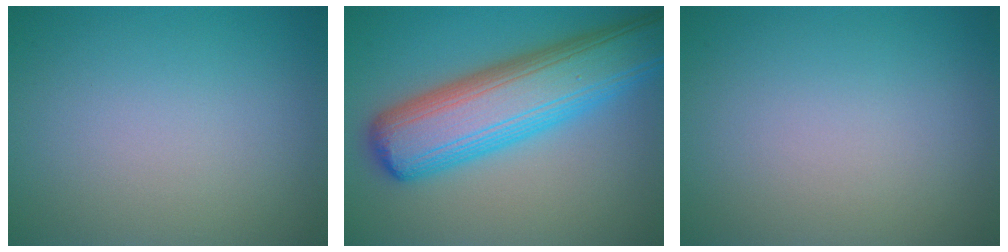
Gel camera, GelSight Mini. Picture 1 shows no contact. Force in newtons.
{"total": 10.5, "press": 10.5, "slide": 0.2}
{"total": 0.0}